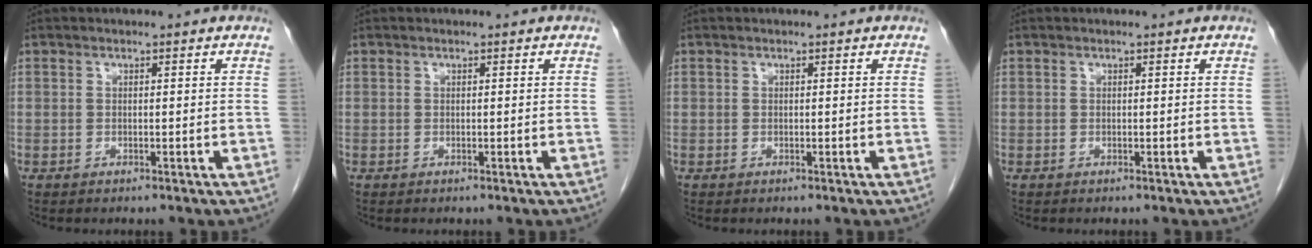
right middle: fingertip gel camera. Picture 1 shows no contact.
{"total": 0.0}
{"total": 0.0}
{"total": 0.0}